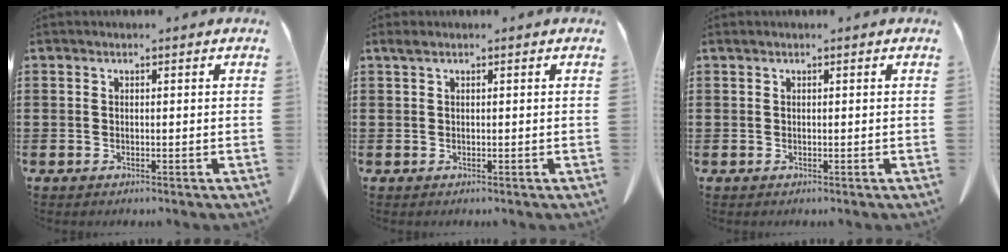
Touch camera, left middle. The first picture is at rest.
{"total": 0.7, "force": [0.3, 0.1, 0.6], "torque": [-0.013, 0.003, 0.005]}
{"total": 0.0}